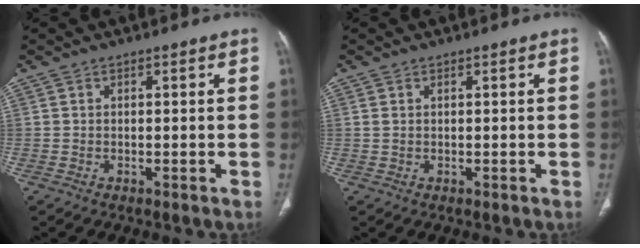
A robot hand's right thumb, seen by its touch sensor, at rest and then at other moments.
{"total": 0.8, "force": [0.3, 0.4, 0.6], "torque": [-0.019, 0.012, 0.012]}